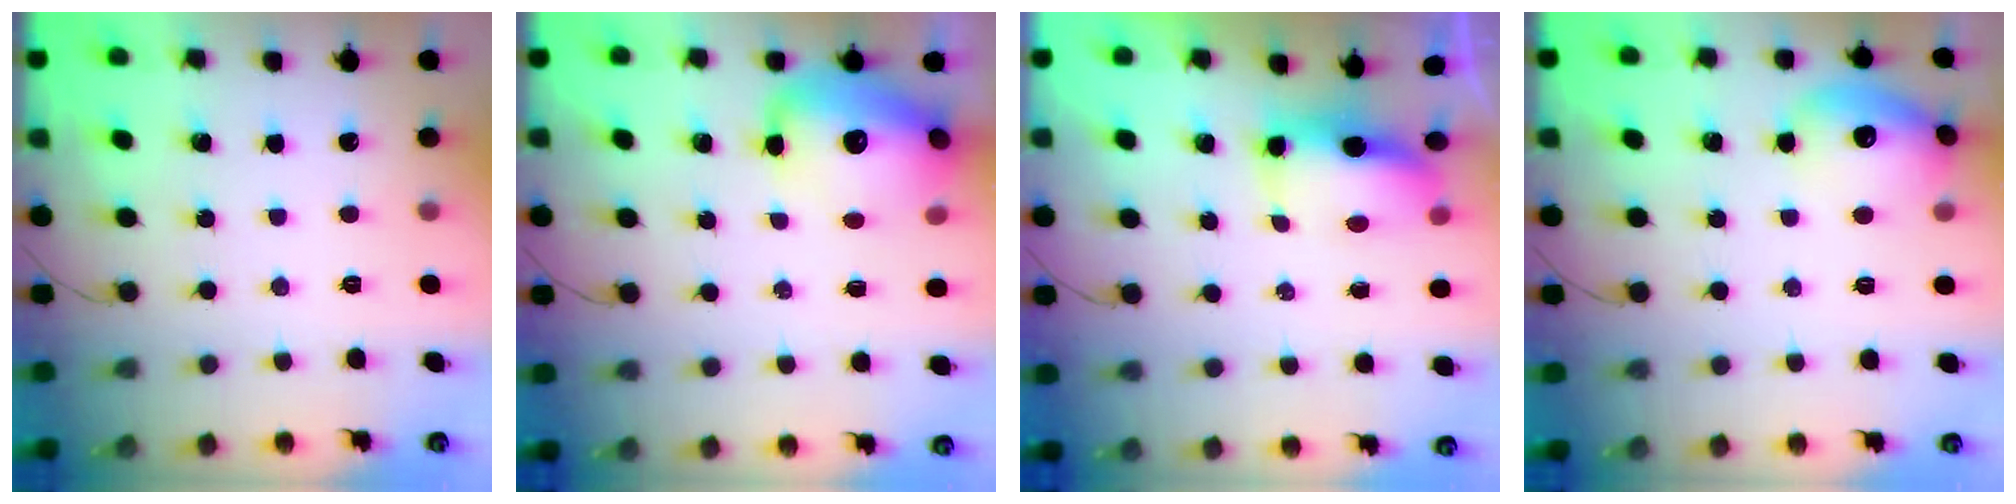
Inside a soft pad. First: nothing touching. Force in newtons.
{"total": 16.7, "press": 16.3, "slide": 3.4}
{"total": 7.0, "press": 6.9, "slide": 1.2}
{"total": 15.3, "press": 15.3, "slide": 1.4}